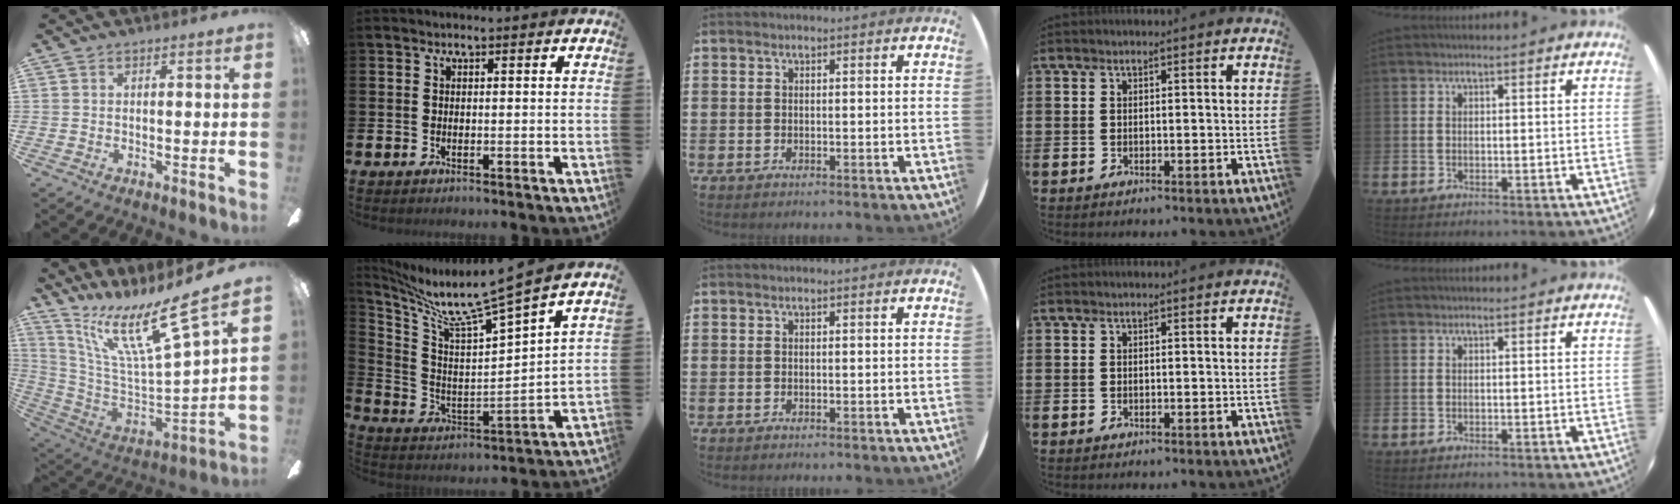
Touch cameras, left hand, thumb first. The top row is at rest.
{"thumb": {"total": 19.4, "force": [12.6, 3.4, 14.4], "torque": [-0.270, -0.086, 0.200]}, "index": {"total": 9.5, "force": [8.0, 0.1, 5.0], "torque": [-0.129, -0.069, 0.127]}}